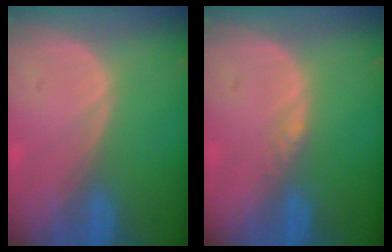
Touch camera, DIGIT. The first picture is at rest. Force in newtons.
{"total": 1.0, "press": 0.8, "slide": 0.6}